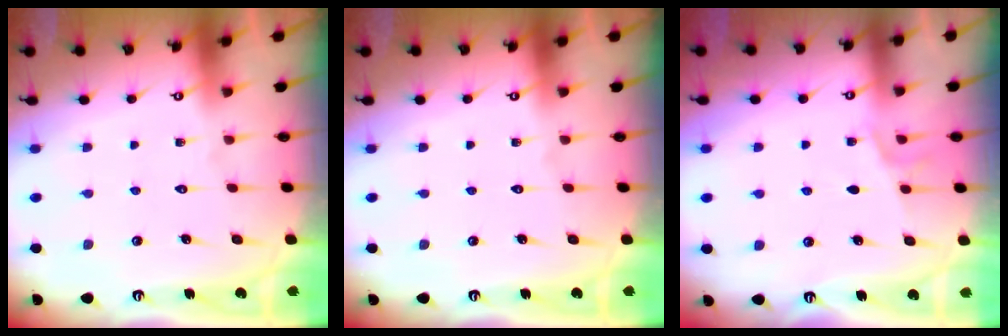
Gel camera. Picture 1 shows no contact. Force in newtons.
{"total": 0.0}
{"total": 4.1, "press": 3.8, "slide": 1.5}